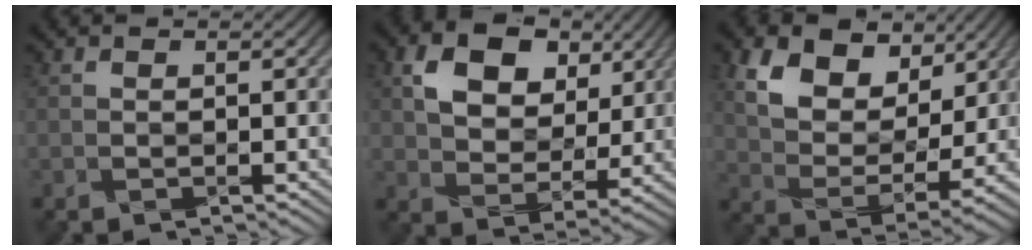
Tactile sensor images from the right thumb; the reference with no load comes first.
{"total": 9.9, "force": [4.7, 6.4, 5.8], "torque": [-0.115, 0.000, 0.083]}
{"total": 10.3, "force": [5.9, 5.9, 6.0], "torque": [-0.125, 0.002, 0.104]}